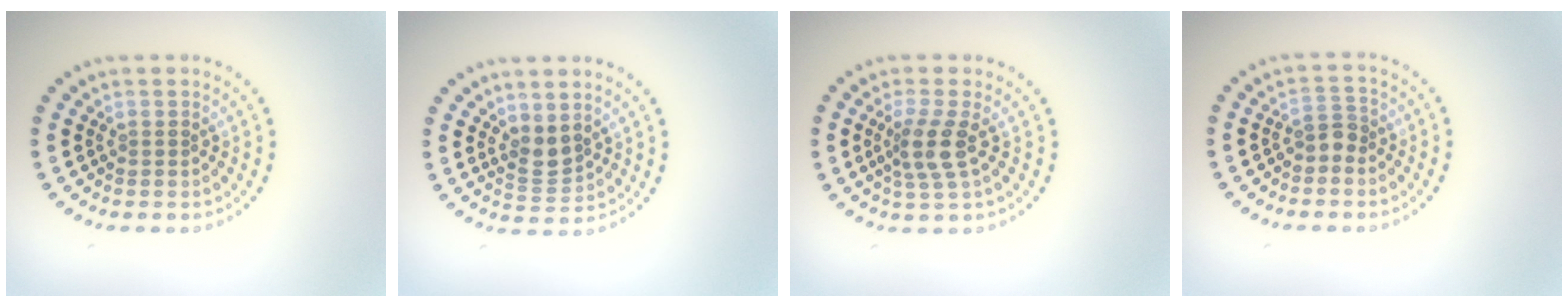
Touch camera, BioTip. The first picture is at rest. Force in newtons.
{"total": 2.1, "press": 1.7, "slide": 1.2}
{"total": 2.9, "press": 2.3, "slide": 1.8}
{"total": 1.7, "press": 1.4, "slide": 1.0}